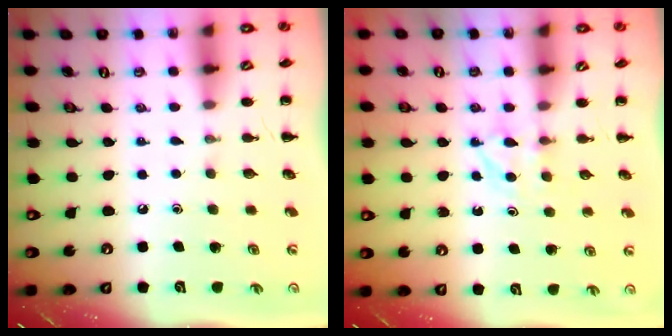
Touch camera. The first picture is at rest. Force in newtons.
{"total": 4.1, "press": 3.8, "slide": 1.5}